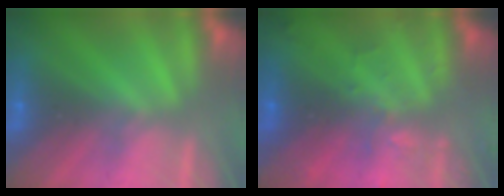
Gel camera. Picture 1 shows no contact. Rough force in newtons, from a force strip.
{"total": 2.8}